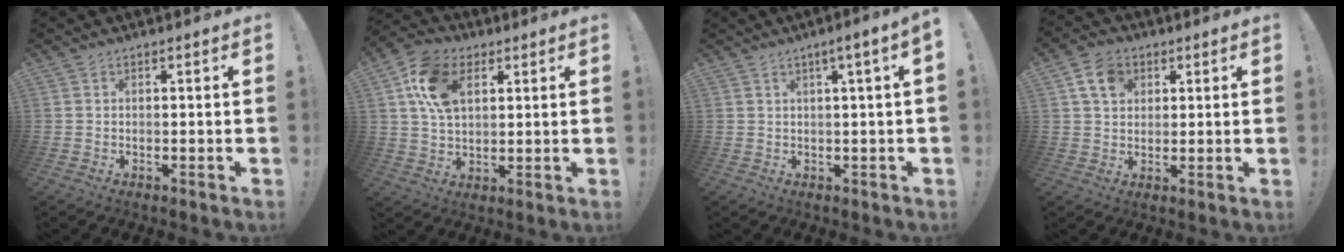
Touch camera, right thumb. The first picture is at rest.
{"total": 13.9, "force": [5.0, 9.2, 9.2], "torque": [-0.162, 0.000, 0.094]}
{"total": 4.1, "force": [1.2, -0.5, 3.9], "torque": [-0.062, -0.008, 0.016]}
{"total": 8.3, "force": [3.6, 6.1, 4.3], "torque": [-0.066, -0.003, 0.071]}